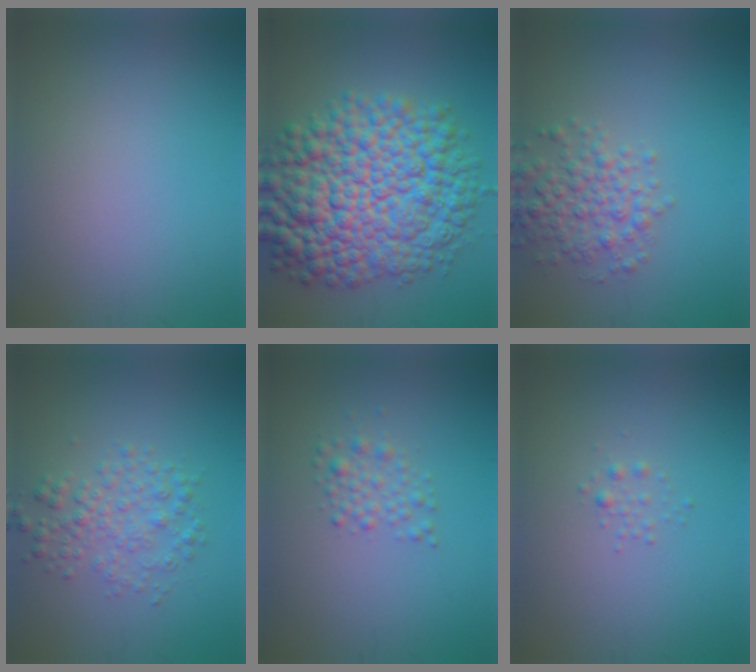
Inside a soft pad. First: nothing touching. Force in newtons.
{"total": 14.3, "press": 14.3, "slide": 0.3}
{"total": 3.7, "press": 3.7, "slide": 0.1}
{"total": 3.1, "press": 3.1, "slide": 0.0}
{"total": 1.9, "press": 1.8, "slide": 0.1}
{"total": 0.8, "press": 0.8, "slide": 0.0}